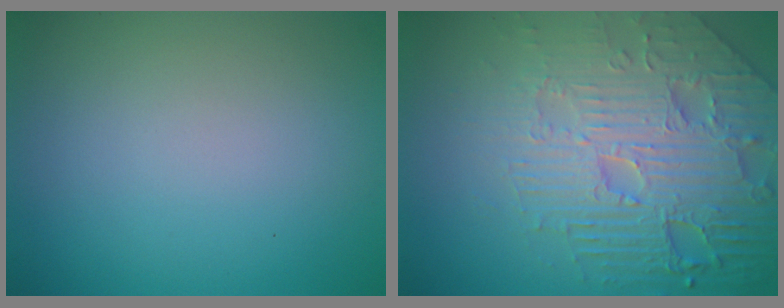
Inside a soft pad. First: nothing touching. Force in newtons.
{"total": 8.4, "press": 6.1, "slide": 5.7}